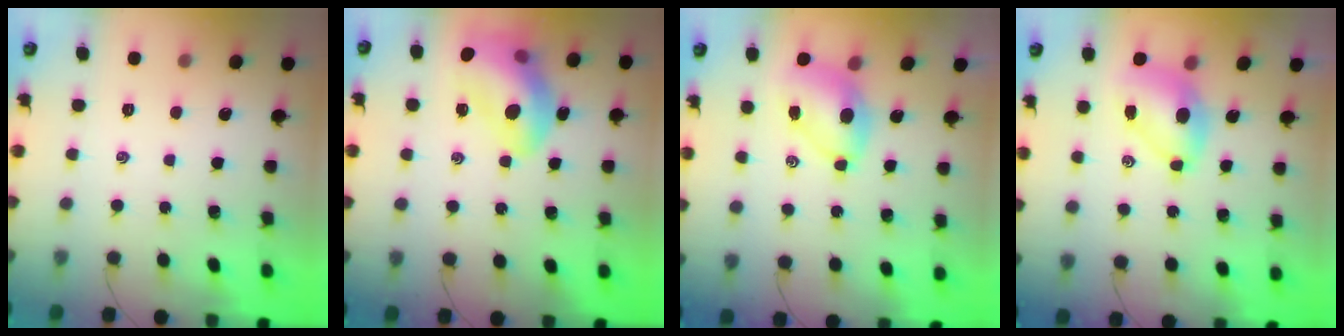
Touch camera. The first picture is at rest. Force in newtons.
{"total": 17.5, "press": 17.1, "slide": 3.6}
{"total": 7.2, "press": 7.1, "slide": 1.0}
{"total": 8.4, "press": 8.2, "slide": 1.8}